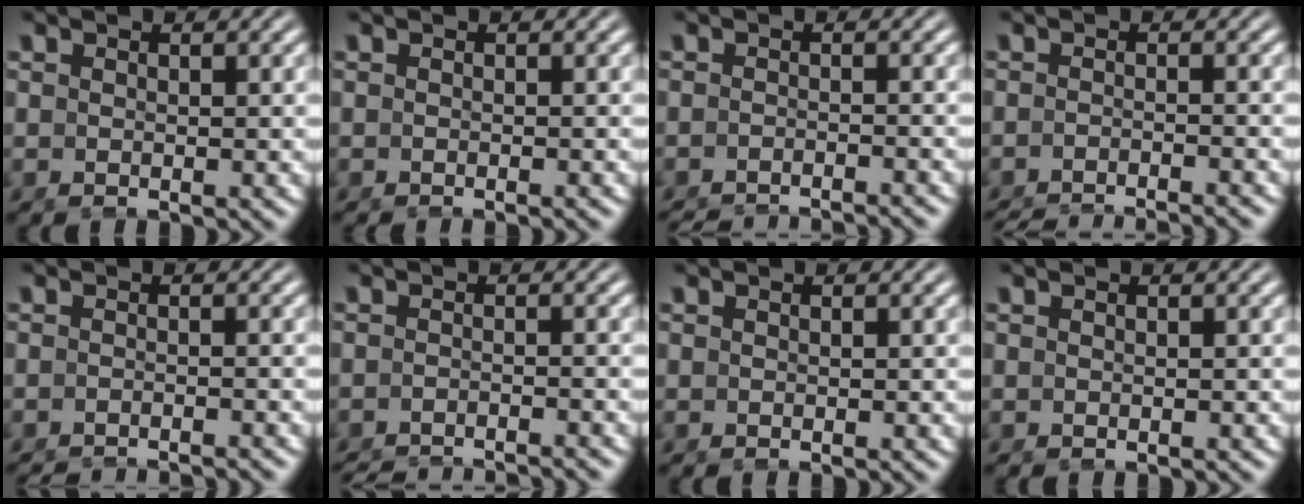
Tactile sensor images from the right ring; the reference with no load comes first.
{"total": 1.0, "force": [-0.8, -0.4, 0.3], "torque": [-0.002, -0.004, -0.010]}
{"total": 4.4, "force": [-4.4, 0.1, 0.2], "torque": [0.000, -0.018, -0.064]}
{"total": 5.5, "force": [-5.5, 0.5, 0.7], "torque": [0.001, -0.015, -0.082]}
{"total": 3.5, "force": [-3.5, -0.1, 0.1], "torque": [0.001, -0.015, -0.050]}
{"total": 4.9, "force": [-4.9, 0.3, 0.3], "torque": [0.002, -0.018, -0.072]}
{"total": 0.0}
{"total": 0.0}